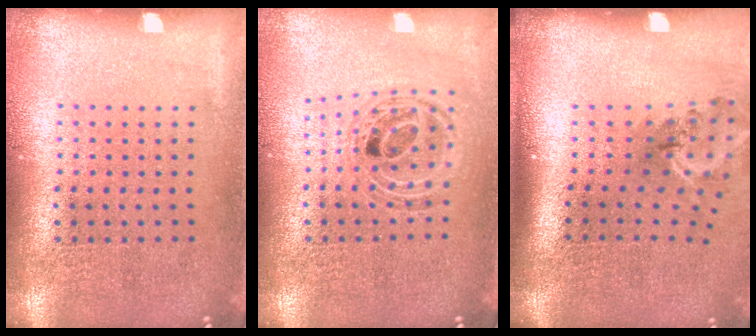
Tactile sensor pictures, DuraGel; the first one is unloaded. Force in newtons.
{"total": 0.8, "press": 0.8, "slide": 0.2}
{"total": 1.7, "press": 1.2, "slide": 1.3}